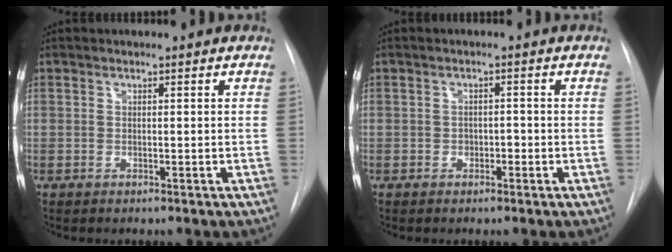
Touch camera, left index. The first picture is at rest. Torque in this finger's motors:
{"motor_torque": [0.03, 0.05, 0.00, -0.01]}